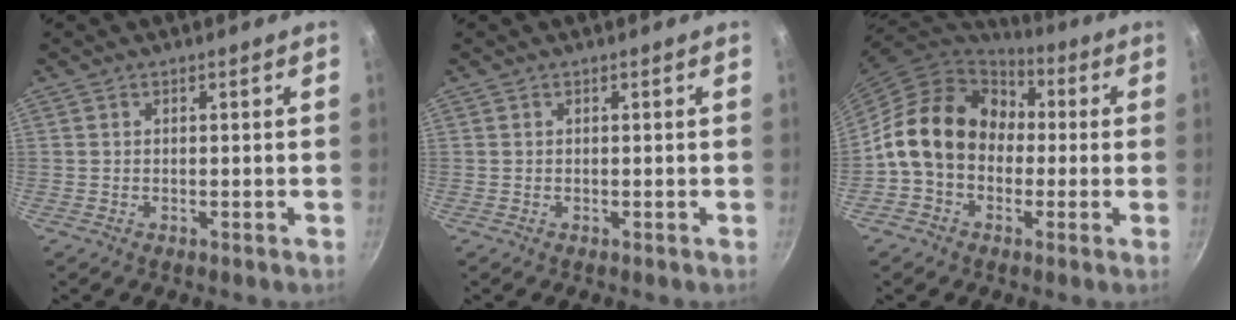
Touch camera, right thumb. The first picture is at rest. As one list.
[{"total": 0.0}, {"total": 16.0, "force": [0.4, 12.8, 9.7], "torque": [-0.128, 0.038, -0.009]}]